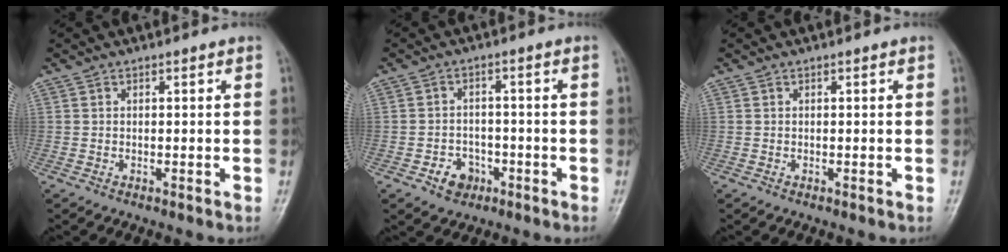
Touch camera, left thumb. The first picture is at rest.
{"total": 5.0, "force": [-2.5, 4.0, 1.8], "torque": [-0.002, 0.021, -0.035]}
{"total": 0.0}